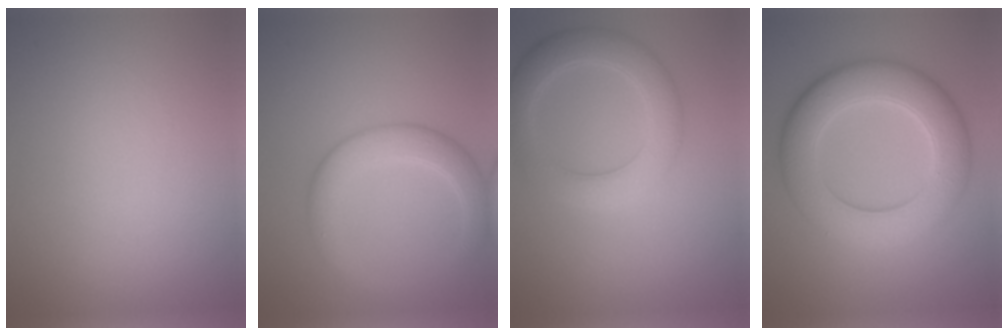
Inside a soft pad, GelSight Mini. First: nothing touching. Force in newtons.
{"total": 4.4, "press": 4.4, "slide": 0.3}
{"total": 4.6, "press": 4.6, "slide": 0.3}
{"total": 8.9, "press": 8.9, "slide": 0.2}